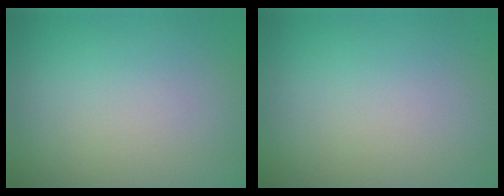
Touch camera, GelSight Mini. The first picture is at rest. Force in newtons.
{"total": 0.0}